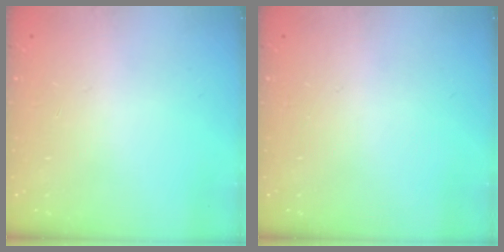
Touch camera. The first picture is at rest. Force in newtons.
{"total": 0.0}